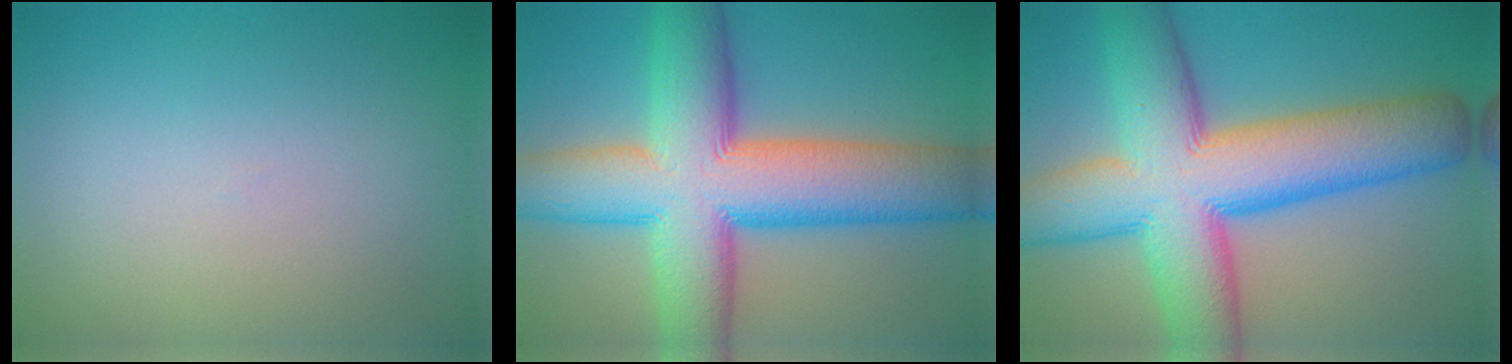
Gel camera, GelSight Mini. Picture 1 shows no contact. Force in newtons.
{"total": 14.5, "press": 14.5, "slide": 0.4}
{"total": 14.7, "press": 14.7, "slide": 0.4}